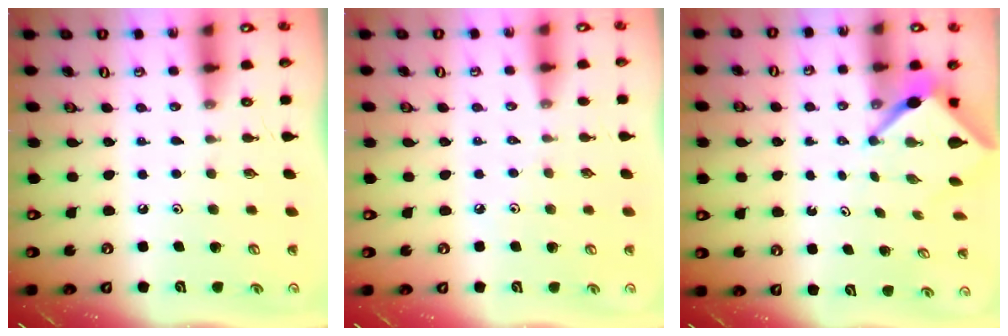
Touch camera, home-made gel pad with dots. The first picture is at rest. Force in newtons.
{"total": 2.8, "press": 2.7, "slide": 0.6}
{"total": 3.9, "press": 3.9, "slide": 0.2}